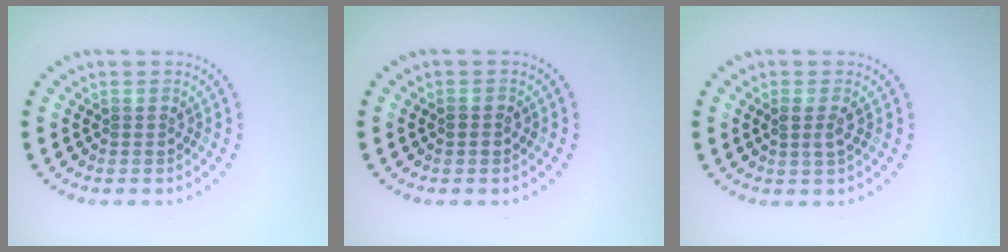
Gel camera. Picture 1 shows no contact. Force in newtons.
{"total": 0.9, "press": 0.9, "slide": 0.1}
{"total": 1.4, "press": 1.3, "slide": 0.7}